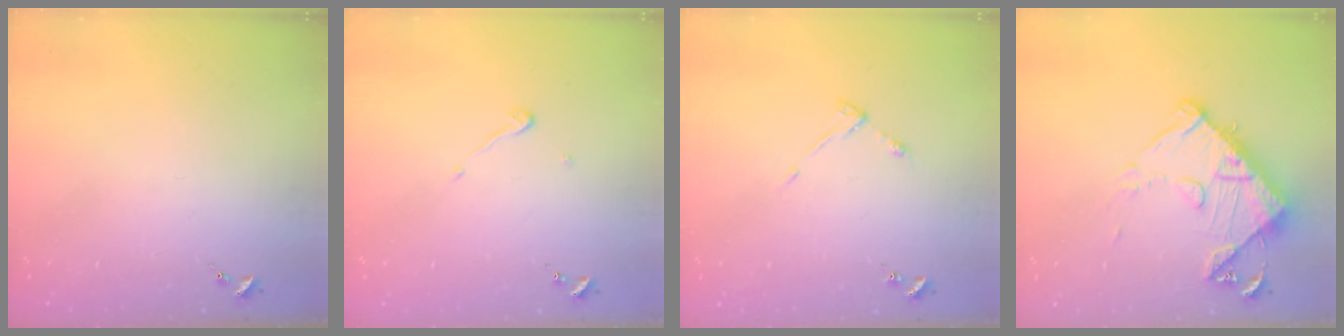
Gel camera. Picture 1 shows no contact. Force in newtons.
{"total": 3.9, "press": 3.9, "slide": 0.3}
{"total": 3.9, "press": 3.9, "slide": 0.6}
{"total": 13.6, "press": 13.5, "slide": 1.3}